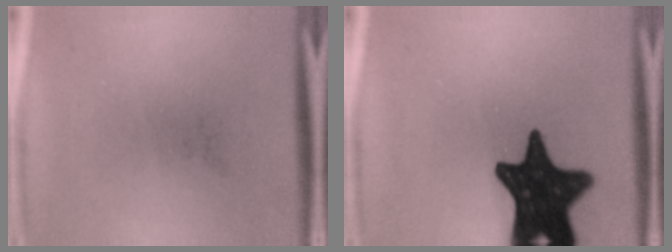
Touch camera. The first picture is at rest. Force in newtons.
{"total": 18.2}